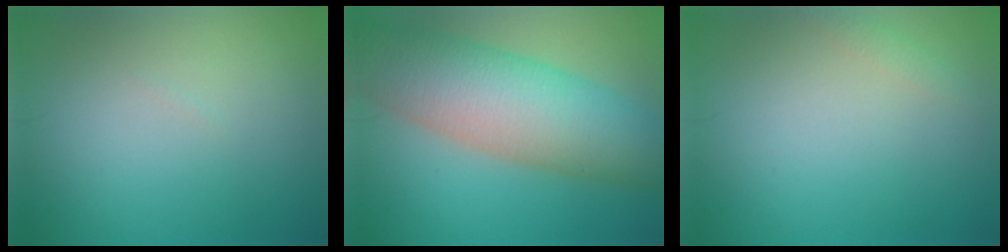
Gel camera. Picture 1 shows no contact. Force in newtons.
{"total": 10.6, "press": 10.6, "slide": 0.5}
{"total": 0.7, "press": 0.7, "slide": 0.0}